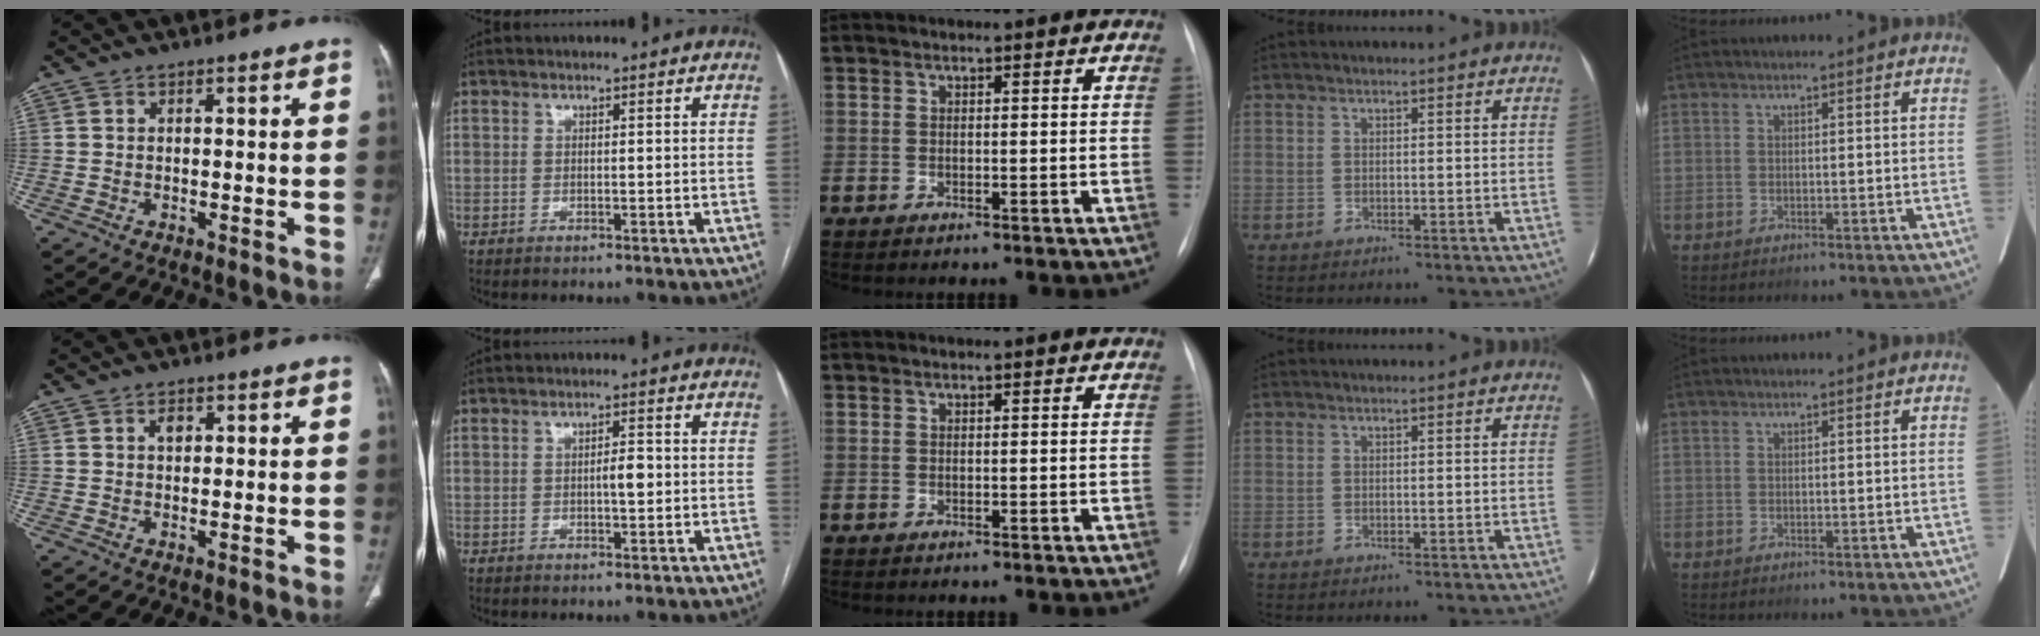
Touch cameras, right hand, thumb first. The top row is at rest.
{"thumb": {"total": 1.7, "force": [0.6, 1.1, 1.1], "torque": [-0.014, 0.000, 0.010]}, "index": {"total": 2.3, "force": [-0.2, 0.6, 2.2], "torque": [-0.035, 0.003, -0.003]}}